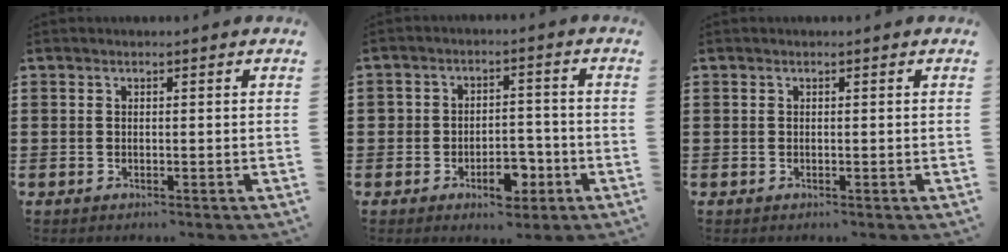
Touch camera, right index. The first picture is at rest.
{"total": 6.2, "force": [-2.9, 3.9, 4.0], "torque": [-0.055, 0.013, -0.052]}
{"total": 0.0}